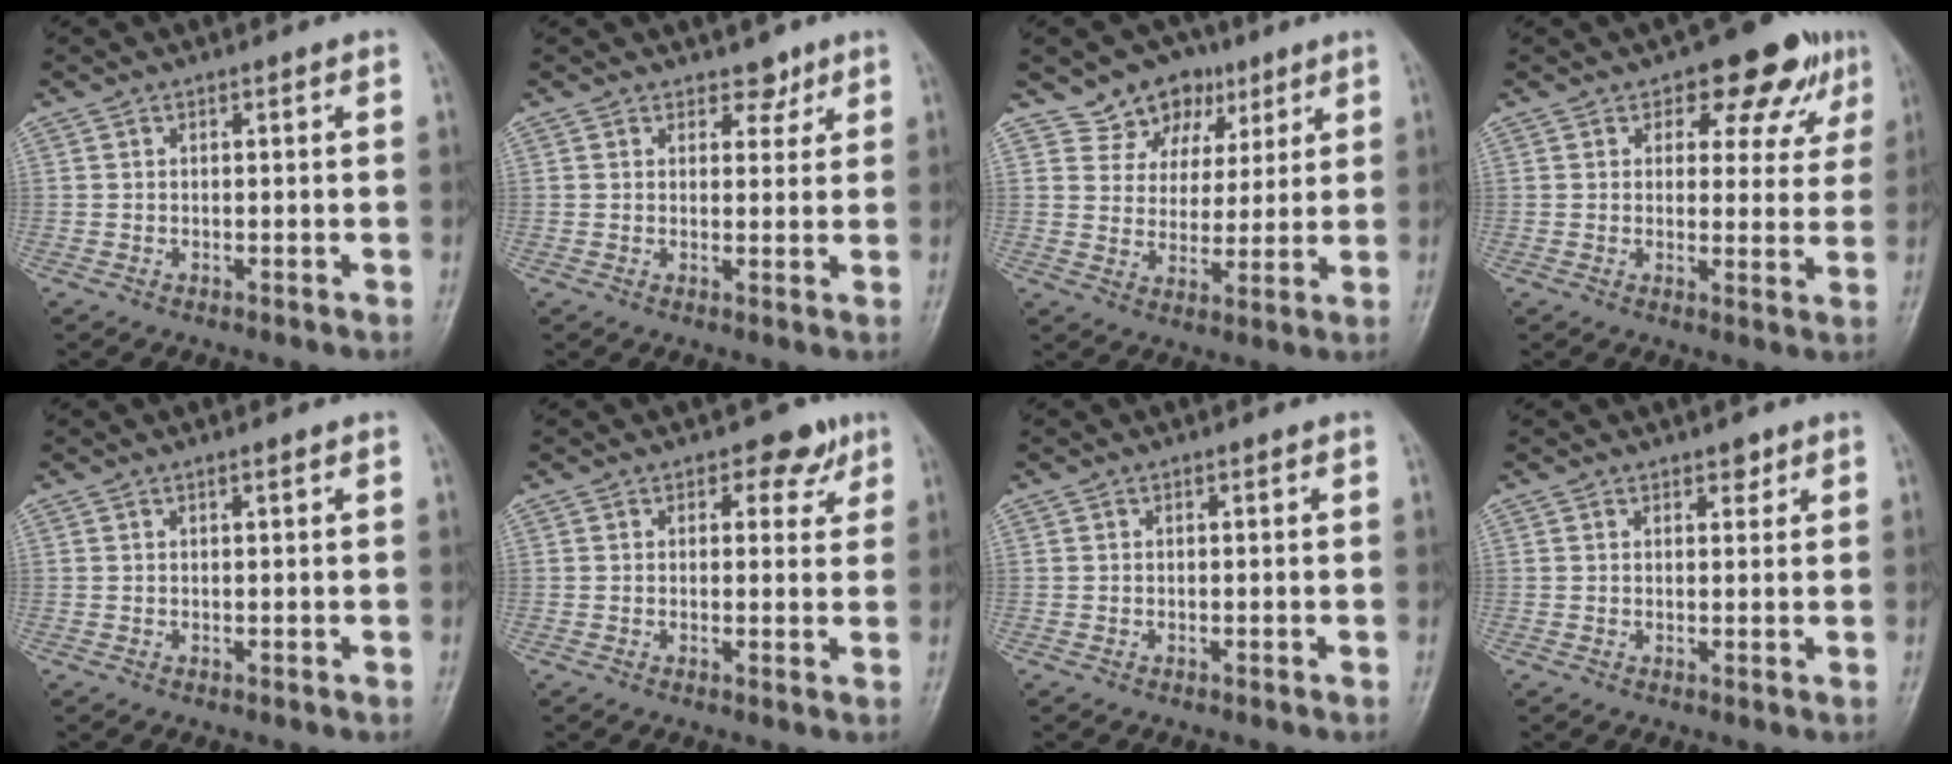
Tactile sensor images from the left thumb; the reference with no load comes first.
{"total": 2.9, "force": [2.1, 1.8, 0.7], "torque": [0.013, -0.011, 0.027]}
{"total": 9.8, "force": [6.2, 7.1, 2.6], "torque": [0.000, -0.027, 0.105]}
{"total": 10.0, "force": [5.5, 5.7, 6.1], "torque": [-0.025, -0.017, 0.063]}
{"total": 0.6, "force": [0.4, 0.0, 0.4], "torque": [-0.008, -0.001, 0.007]}
{"total": 4.4, "force": [2.5, 2.9, 2.2], "torque": [0.004, -0.007, 0.027]}
{"total": 0.0}
{"total": 1.8, "force": [1.3, 1.0, 0.8], "torque": [0.003, -0.006, 0.016]}